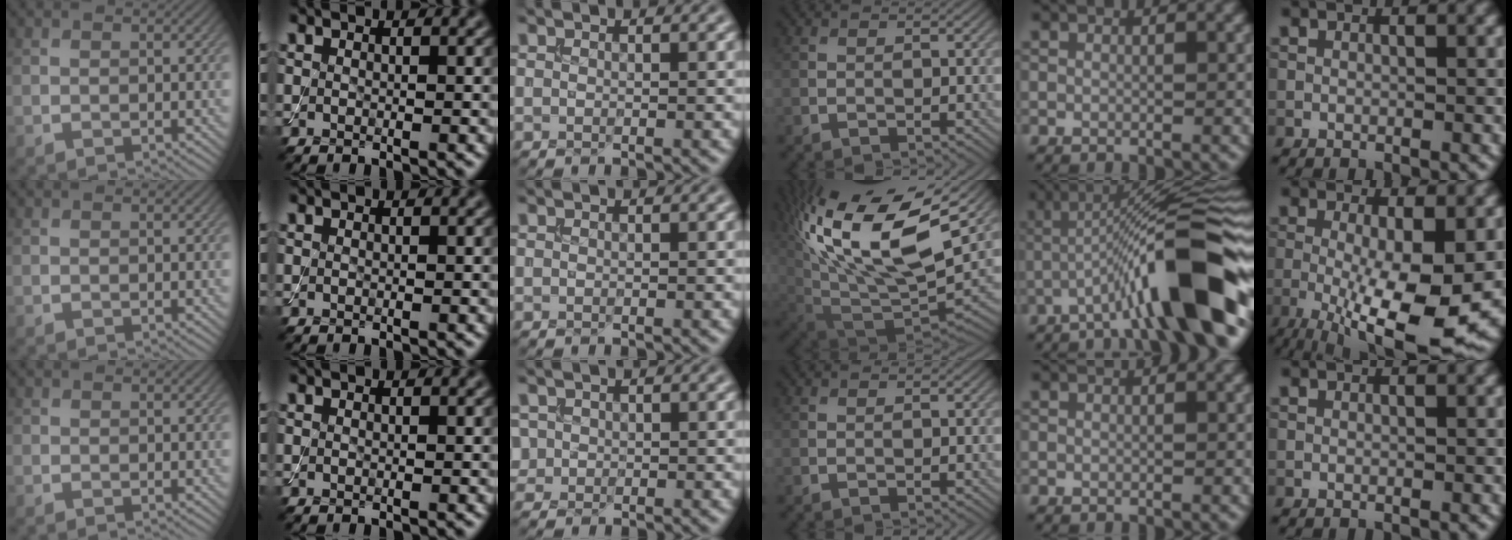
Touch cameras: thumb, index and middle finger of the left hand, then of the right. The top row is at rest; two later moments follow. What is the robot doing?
{"motion": "assemble", "object": "toy tower of hanoi"}